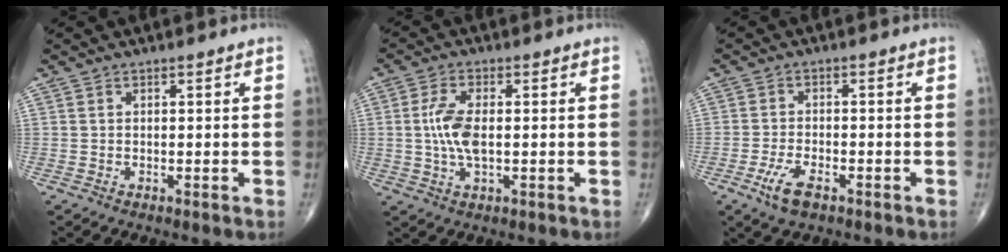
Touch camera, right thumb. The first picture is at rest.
{"total": 6.6, "force": [0.0, 2.8, 6.0], "torque": [-0.133, 0.001, -0.003]}
{"total": 5.3, "force": [-2.9, 2.2, 3.9], "torque": [-0.079, 0.006, -0.053]}